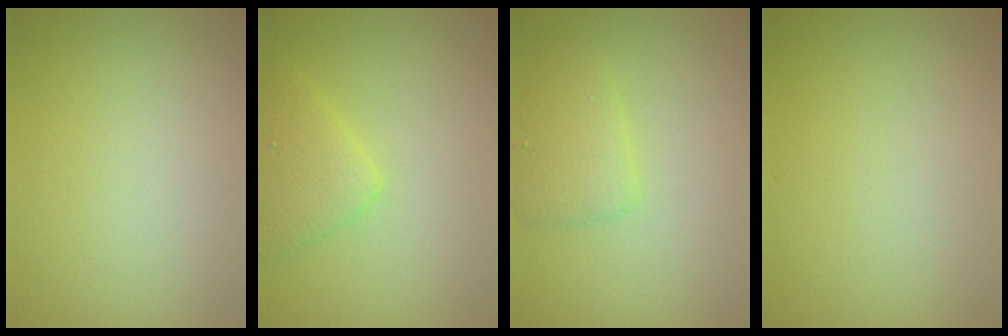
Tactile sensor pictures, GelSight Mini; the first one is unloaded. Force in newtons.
{"total": 2.8, "press": 2.8, "slide": 0.2}
{"total": 2.4, "press": 2.4, "slide": 0.0}
{"total": 0.0}